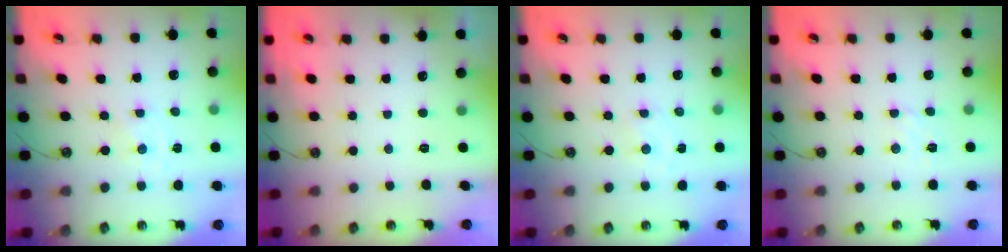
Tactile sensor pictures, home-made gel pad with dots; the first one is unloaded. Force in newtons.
{"total": 0.0}
{"total": 1.8, "press": 1.8, "slide": 0.3}
{"total": 3.6, "press": 3.5, "slide": 0.6}